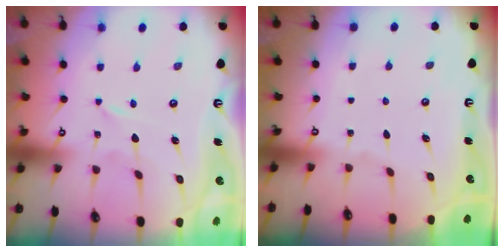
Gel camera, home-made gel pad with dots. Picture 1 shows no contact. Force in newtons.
{"total": 0.0}